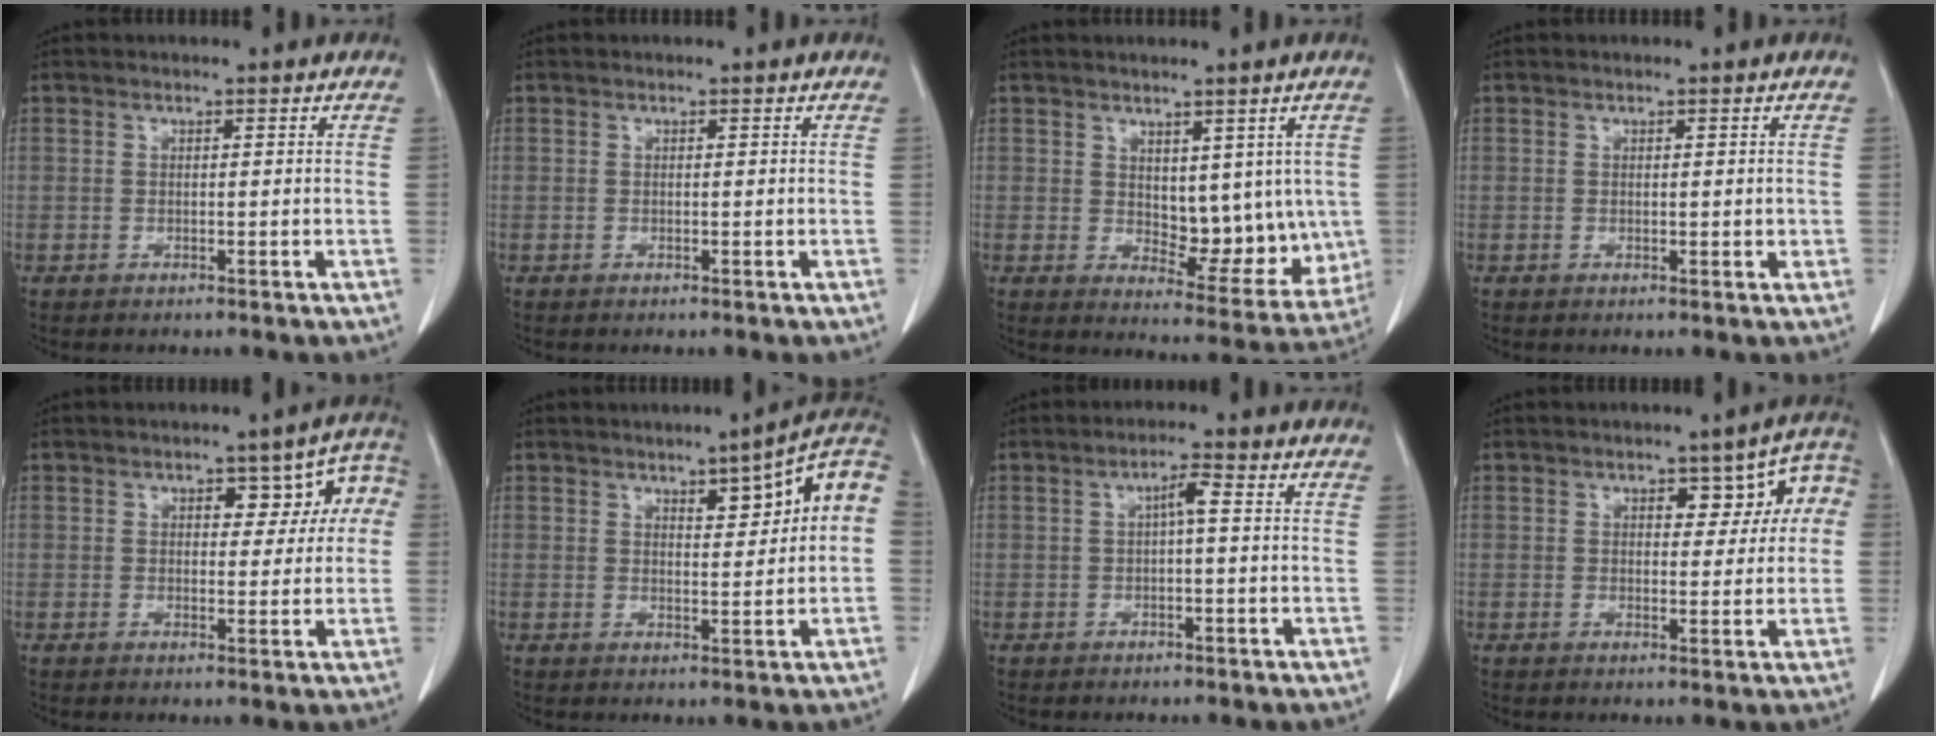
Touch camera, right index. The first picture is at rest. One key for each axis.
{"total": 0.0}
{"total": 9.2, "fx": 1.5, "fy": 5.4, "fz": 7.2, "tx": -0.078, "ty": -0.005, "tz": 0.040}
{"total": 1.1, "fx": 0.2, "fy": 0.6, "fz": 0.9, "tx": -0.013, "ty": -0.002, "tz": 0.006}
{"total": 7.2, "fx": 1.6, "fy": 3.5, "fz": 6.0, "tx": -0.058, "ty": 0.034, "tz": 0.019}
{"total": 8.5, "fx": 2.2, "fy": 1.6, "fz": 8.1, "tx": -0.112, "ty": 0.024, "tz": 0.029}
{"total": 2.6, "fx": 0.2, "fy": 0.3, "fz": 2.5, "tx": -0.043, "ty": 0.007, "tz": 0.004}
{"total": 7.1, "fx": 1.7, "fy": 3.3, "fz": 6.0, "tx": -0.059, "ty": 0.031, "tz": 0.021}